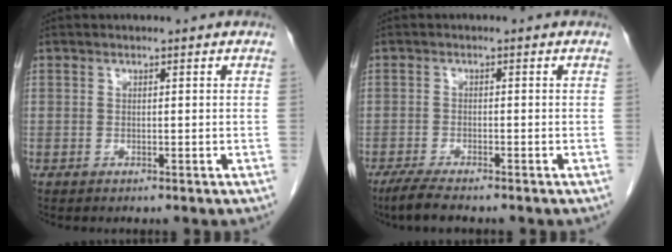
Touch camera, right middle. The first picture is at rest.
{"total": 3.8, "force": [-3.1, 0.4, 2.2], "torque": [-0.048, -0.010, -0.054]}